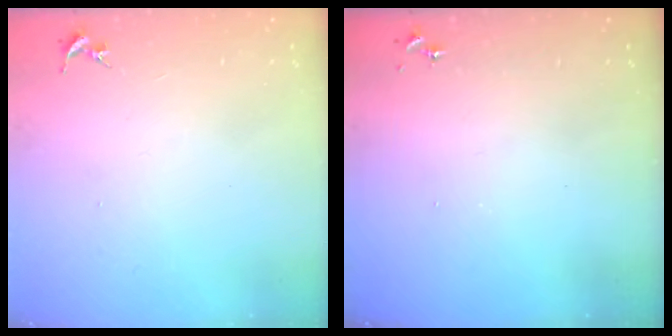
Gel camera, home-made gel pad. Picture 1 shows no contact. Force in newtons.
{"total": 0.0}